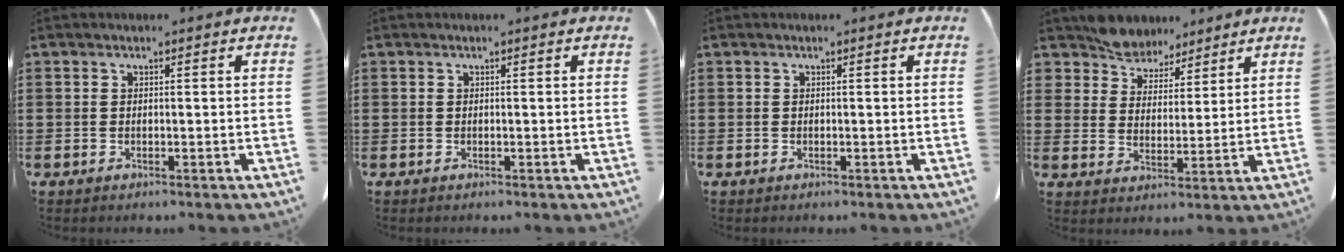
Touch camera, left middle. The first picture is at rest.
{"total": 0.0}
{"total": 0.0}
{"total": 6.2, "force": [5.8, 2.2, 0.1], "torque": [-0.034, -0.029, 0.110]}